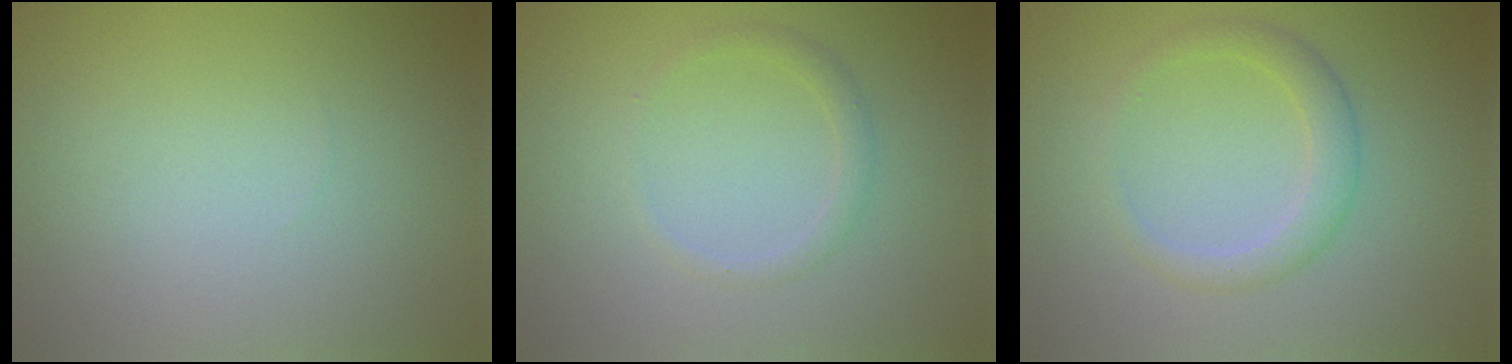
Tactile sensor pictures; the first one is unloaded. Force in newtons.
{"total": 1.3, "press": 1.3, "slide": 0.0}
{"total": 2.5, "press": 2.5, "slide": 0.2}